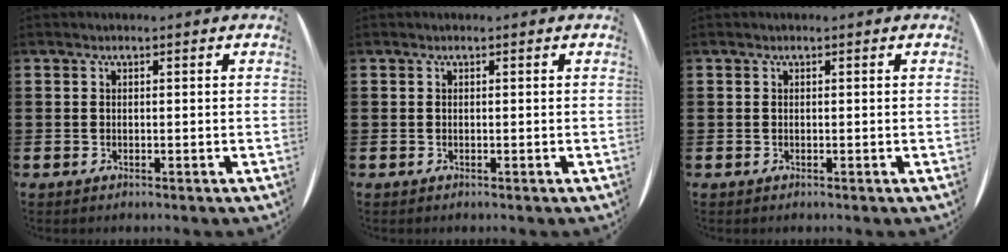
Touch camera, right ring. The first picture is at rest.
{"total": 0.0}
{"total": 0.0}